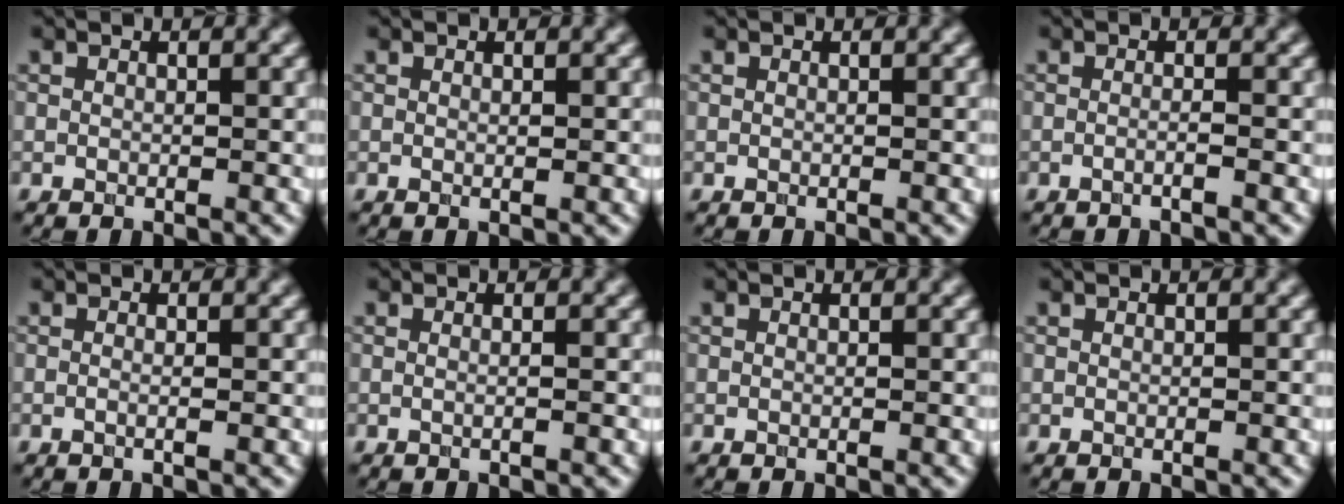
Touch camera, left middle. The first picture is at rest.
{"total": 0.0}
{"total": 0.0}
{"total": 1.3, "force": [-0.4, 0.4, 1.1], "torque": [-0.014, -0.007, -0.019]}
{"total": 1.0, "force": [0.0, 0.4, 0.9], "torque": [-0.008, -0.016, -0.007]}
{"total": 1.1, "force": [0.2, 0.6, 1.0], "torque": [-0.003, -0.012, -0.010]}
{"total": 0.0}
{"total": 0.0}